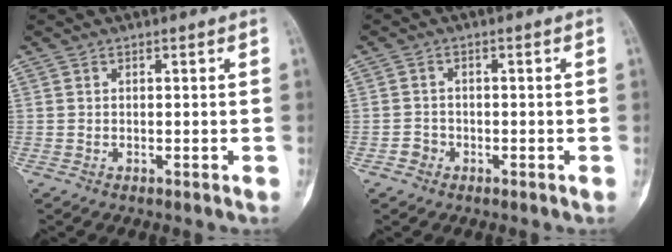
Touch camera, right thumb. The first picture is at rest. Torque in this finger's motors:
{"motor_torque": [0.37, -0.09, 0.44, -0.23, 0.13]}